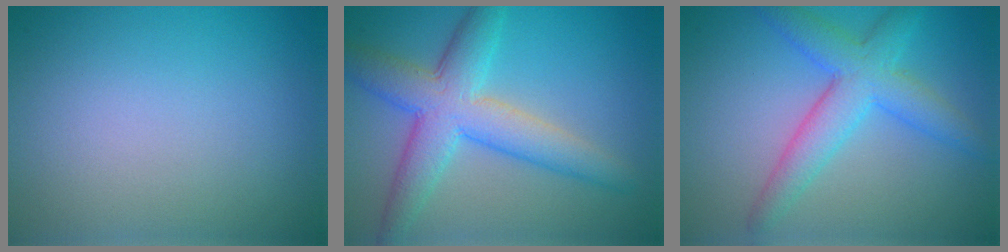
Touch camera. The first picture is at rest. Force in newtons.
{"total": 6.5, "press": 6.5, "slide": 0.2}
{"total": 5.1, "press": 5.1, "slide": 0.1}